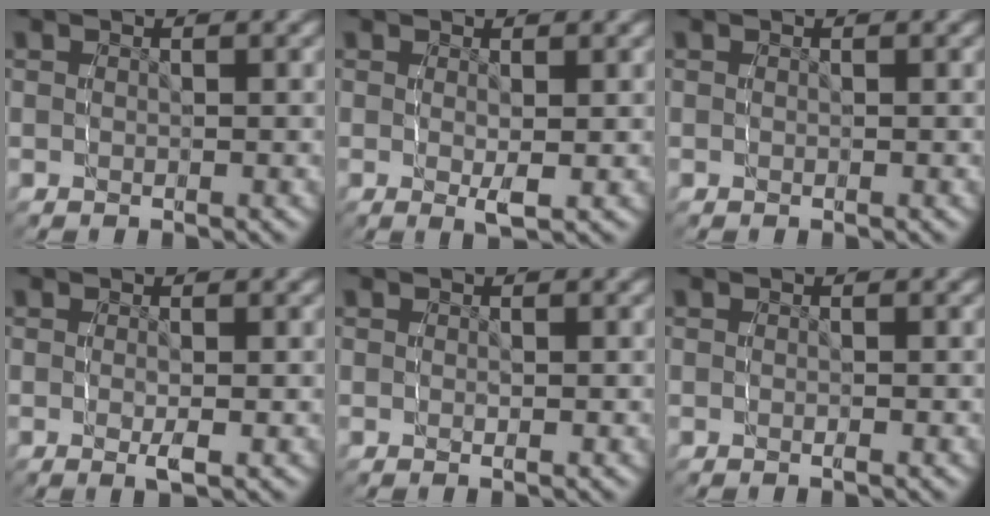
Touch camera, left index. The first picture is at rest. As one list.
[{"total": 1.1, "force": [-0.1, -0.2, 1.1], "torque": [-0.023, -0.014, 0.007]}, {"total": 0.0}, {"total": 0.9, "force": [-0.3, -0.3, 0.8], "torque": [-0.021, -0.005, -0.003]}, {"total": 0.0}, {"total": 0.0}]